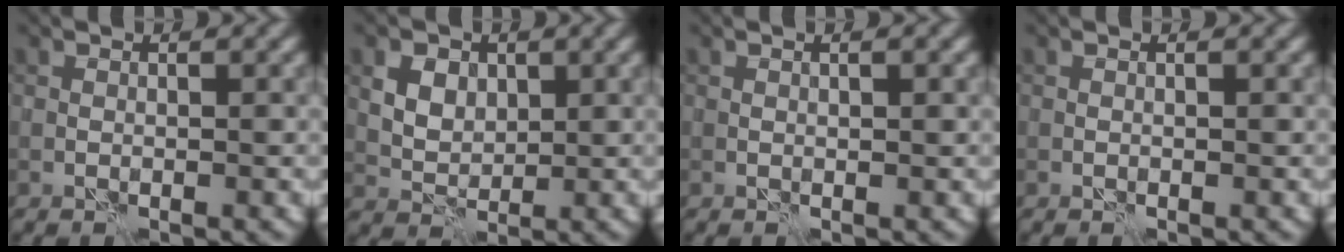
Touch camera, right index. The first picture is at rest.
{"total": 5.1, "force": [2.1, 3.8, 2.8], "torque": [-0.059, 0.016, 0.034]}
{"total": 0.8, "force": [0.3, 0.1, 0.7], "torque": [-0.011, 0.002, 0.004]}
{"total": 0.0}